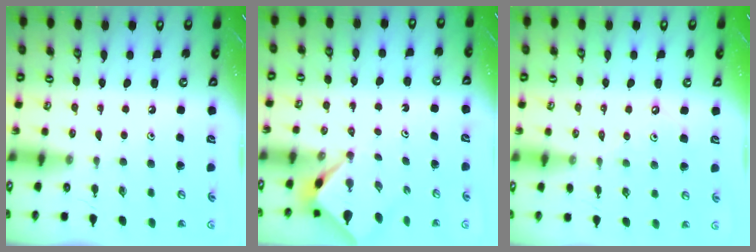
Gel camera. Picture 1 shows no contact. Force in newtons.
{"total": 2.5, "press": 2.4, "slide": 0.3}
{"total": 2.5, "press": 2.5, "slide": 0.4}